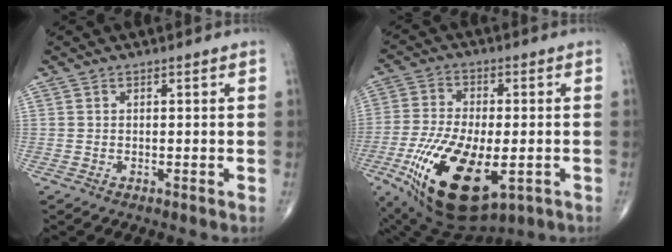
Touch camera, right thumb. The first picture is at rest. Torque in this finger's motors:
{"motor_torque": [0.70, 0.59, 2.10, -0.66, 0.65]}